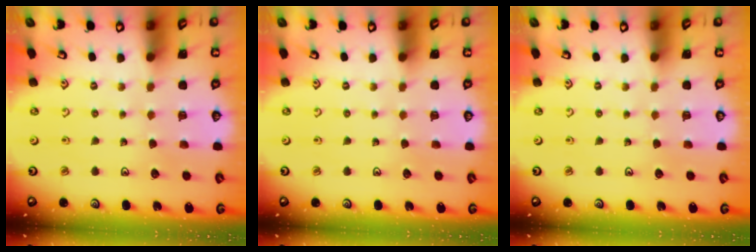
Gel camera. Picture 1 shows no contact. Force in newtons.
{"total": 0.0}
{"total": 0.0}